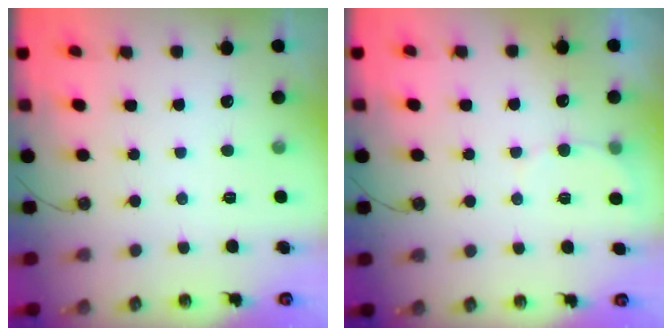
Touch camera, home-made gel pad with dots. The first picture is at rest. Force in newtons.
{"total": 4.9, "press": 4.8, "slide": 1.3}